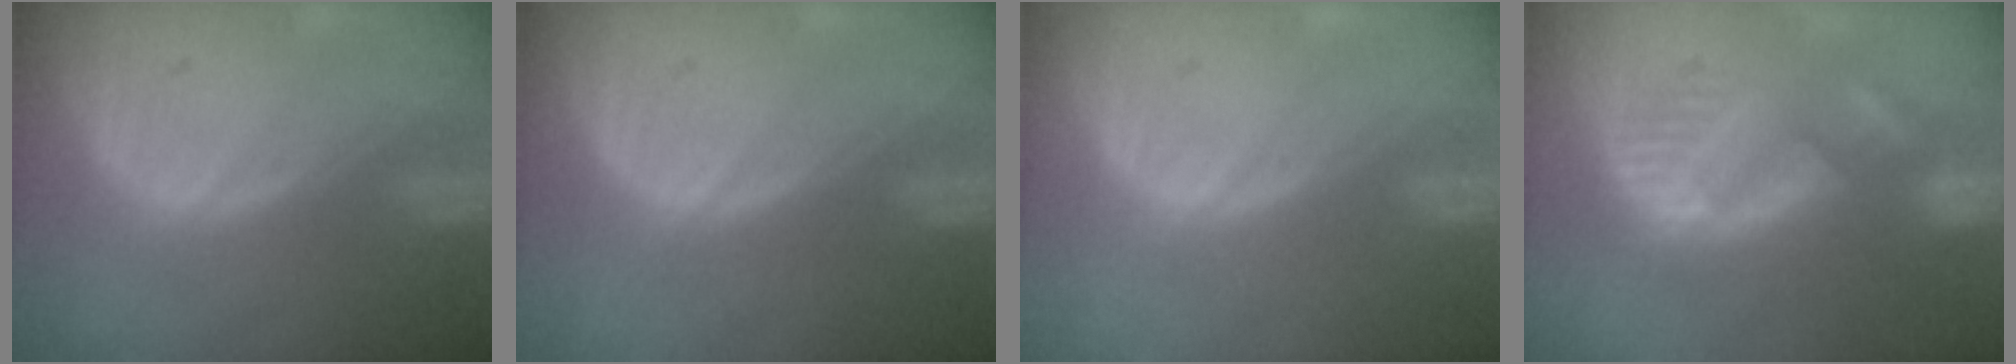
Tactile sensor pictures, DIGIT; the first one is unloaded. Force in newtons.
{"total": 0.0}
{"total": 0.0}
{"total": 8.6, "press": 8.1, "slide": 2.9}